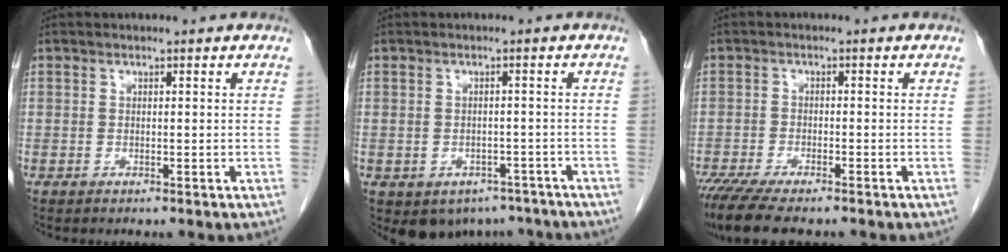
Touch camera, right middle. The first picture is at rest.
{"total": 6.9, "force": [-4.6, 4.9, 1.4], "torque": [-0.014, 0.012, -0.054]}
{"total": 9.4, "force": [-7.6, 1.8, 5.2], "torque": [-0.084, -0.018, -0.123]}